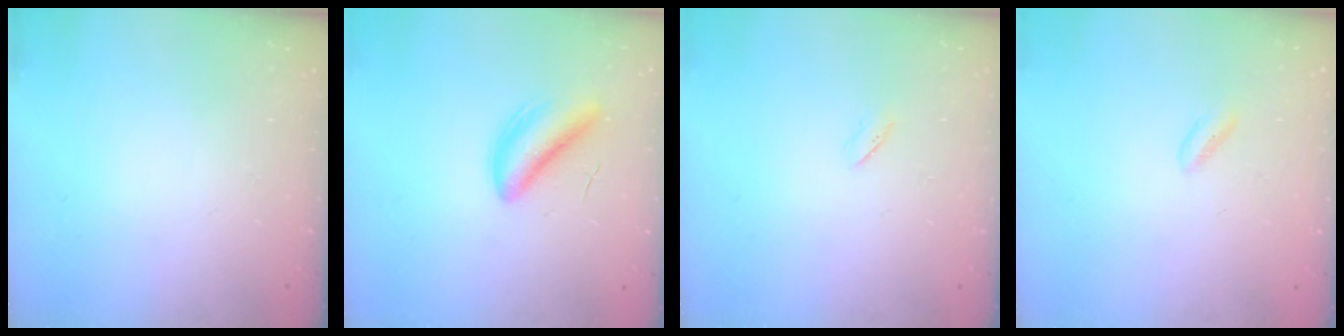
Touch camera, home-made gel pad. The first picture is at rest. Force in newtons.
{"total": 5.2, "press": 5.0, "slide": 1.5}
{"total": 2.0, "press": 1.9, "slide": 0.7}
{"total": 1.0, "press": 0.8, "slide": 0.6}